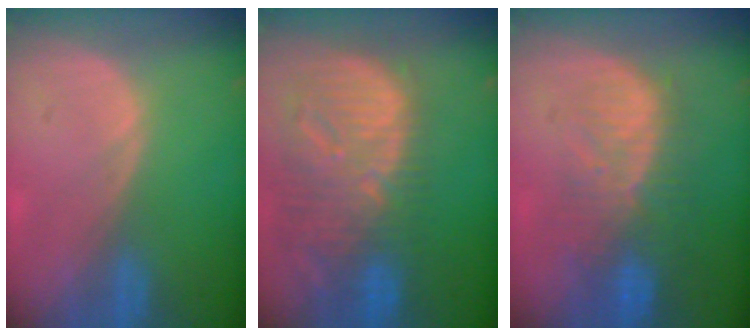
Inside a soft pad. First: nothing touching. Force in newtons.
{"total": 13.3, "press": 11.6, "slide": 6.6}
{"total": 10.3, "press": 8.8, "slide": 5.4}